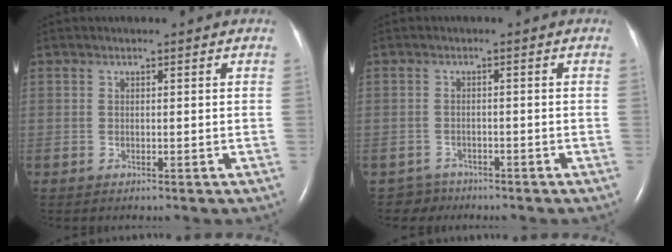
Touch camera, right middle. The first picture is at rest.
{"total": 2.5, "force": [-1.9, 1.2, -1.0], "torque": [0.011, 0.003, -0.032]}